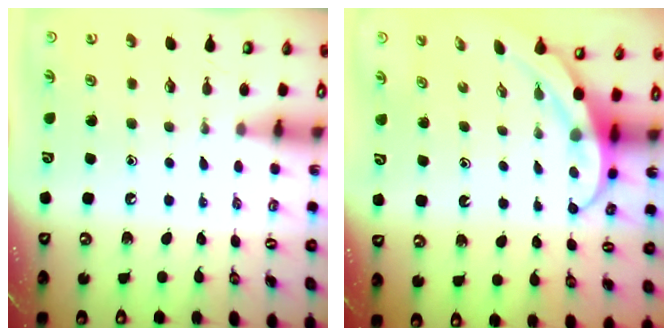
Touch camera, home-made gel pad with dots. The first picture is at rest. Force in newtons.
{"total": 6.0, "press": 6.0, "slide": 0.3}